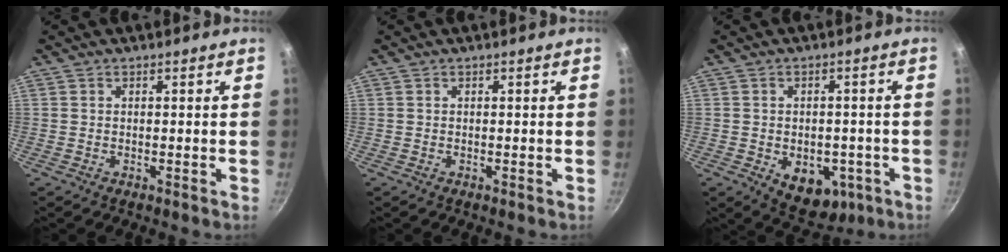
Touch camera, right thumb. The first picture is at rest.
{"total": 0.0}
{"total": 10.3, "force": [-3.5, 6.9, 6.8], "torque": [-0.056, 0.002, -0.030]}